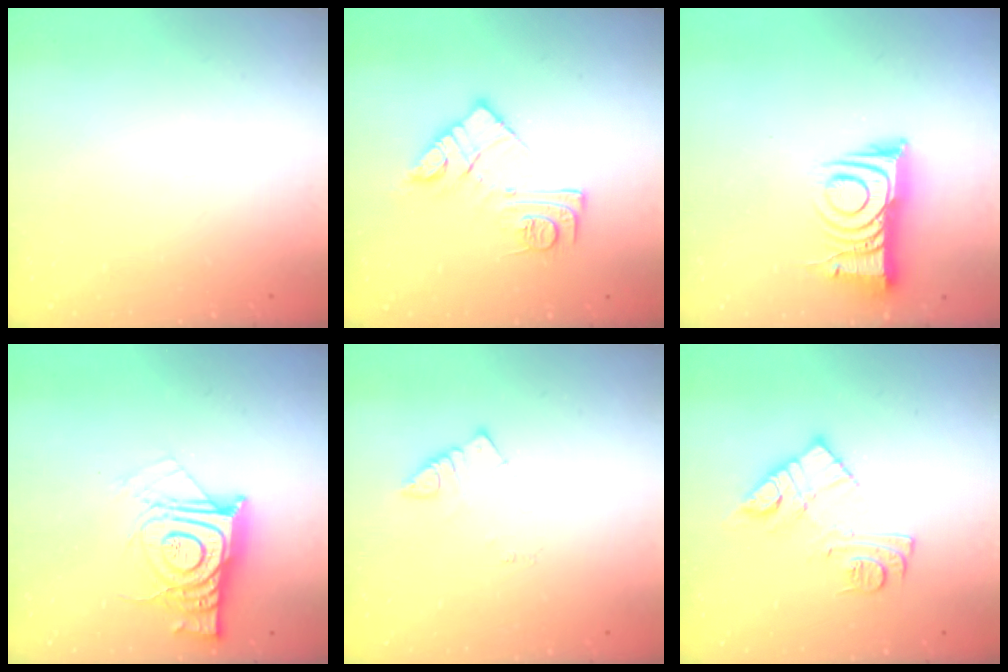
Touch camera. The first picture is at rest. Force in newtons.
{"total": 12.6, "press": 12.6, "slide": 0.8}
{"total": 9.9, "press": 9.9, "slide": 1.0}
{"total": 14.2, "press": 14.2, "slide": 1.2}
{"total": 2.6, "press": 2.6, "slide": 0.1}
{"total": 11.8, "press": 11.8, "slide": 0.7}